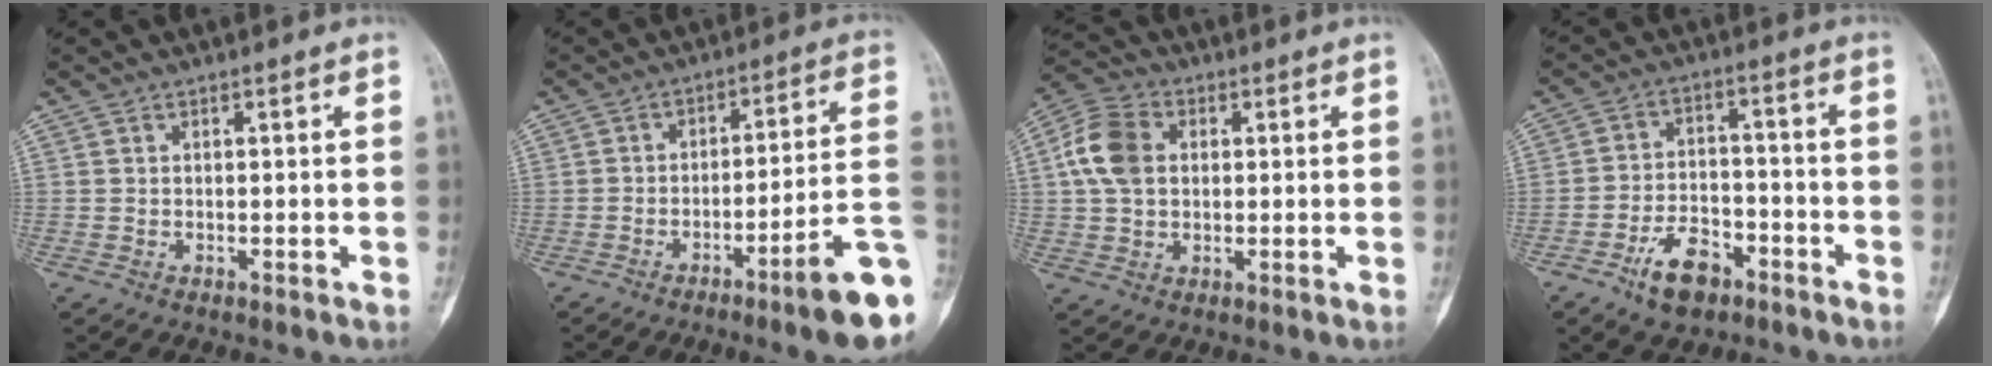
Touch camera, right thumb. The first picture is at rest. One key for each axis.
{"total": 14.6, "fx": -6.2, "fy": 1.7, "fz": 13.1, "tx": -0.143, "ty": 0.044, "tz": -0.088}
{"total": 9.4, "fx": 1.4, "fy": 6.9, "fz": 6.3, "tx": -0.124, "ty": 0.019, "tz": 0.020}
{"total": 9.0, "fx": -5.4, "fy": 4.9, "fz": 5.3, "tx": -0.076, "ty": 0.035, "tz": -0.095}